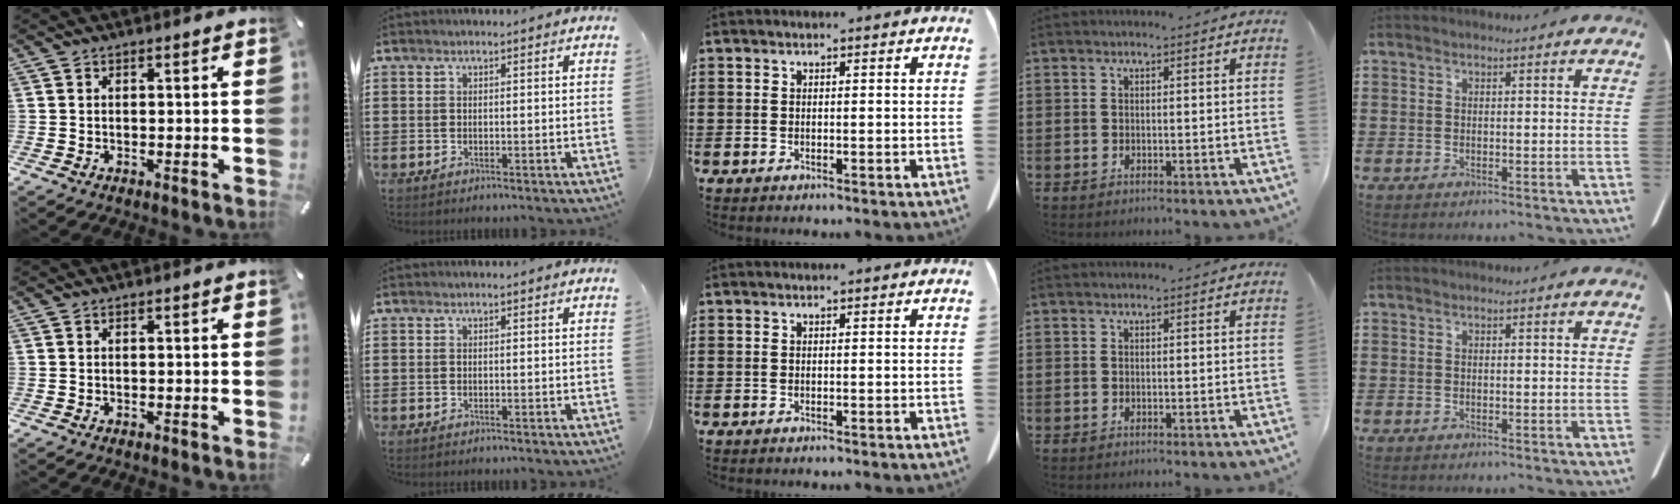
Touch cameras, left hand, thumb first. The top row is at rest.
{}